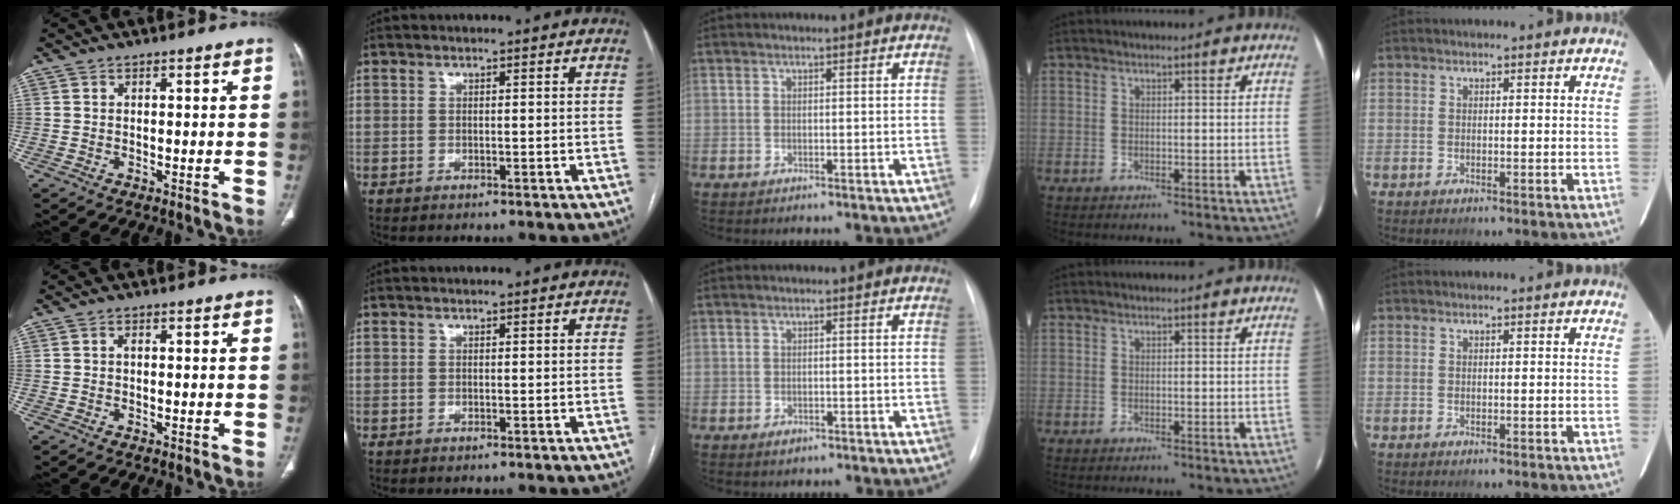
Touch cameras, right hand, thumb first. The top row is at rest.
{"thumb": {"total": 0.7, "force": [0.0, 0.4, 0.5], "torque": [-0.008, 0.002, -0.004]}, "middle": {"total": 1.2, "force": [-0.7, 0.7, 0.6], "torque": [-0.010, 0.001, -0.005]}}